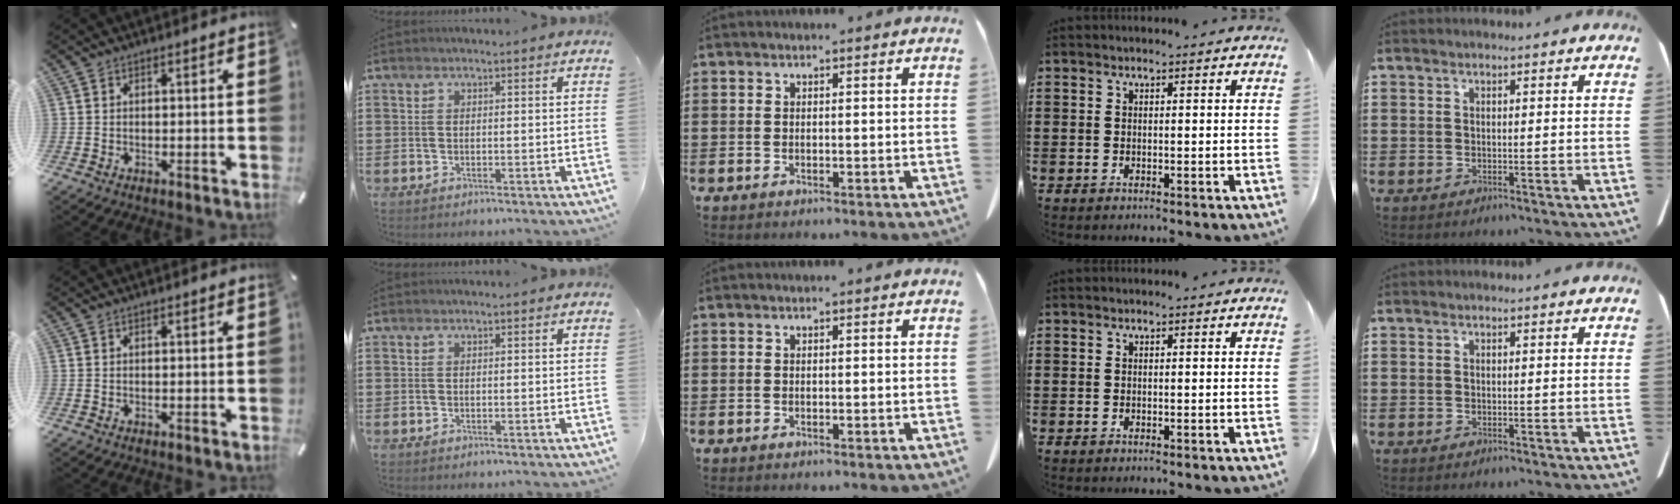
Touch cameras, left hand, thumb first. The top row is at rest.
{}